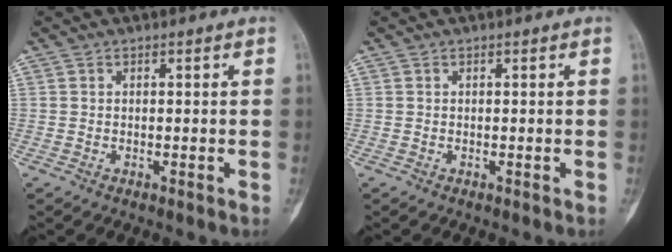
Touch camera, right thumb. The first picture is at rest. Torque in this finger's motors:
{"motor_torque": [0.56, 0.56, -0.01, 0.01, 0.00]}